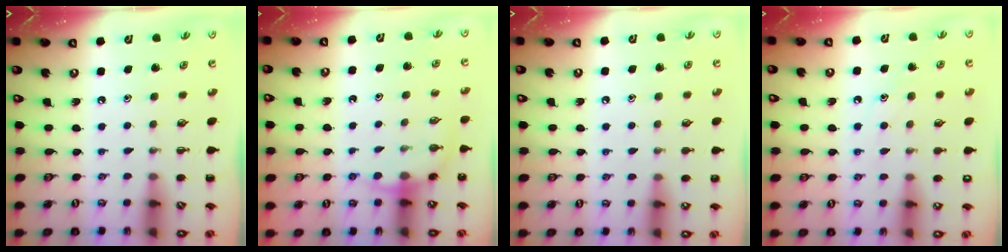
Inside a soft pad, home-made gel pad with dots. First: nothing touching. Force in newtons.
{"total": 6.2, "press": 6.2, "slide": 0.5}
{"total": 6.6, "press": 6.3, "slide": 2.2}
{"total": 9.0, "press": 8.9, "slide": 1.4}